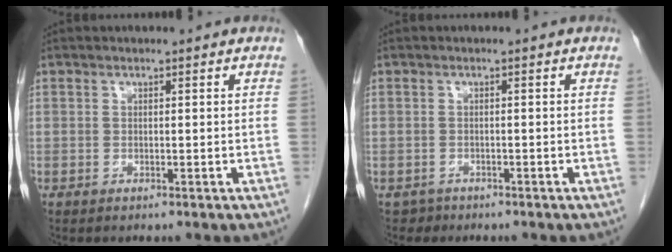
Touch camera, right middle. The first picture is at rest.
{"total": 1.2, "force": [-0.9, 0.8, -0.4], "torque": [0.001, 0.004, -0.013]}